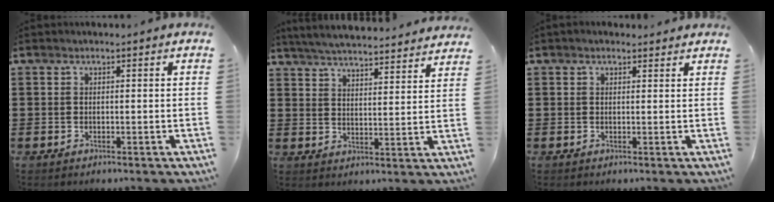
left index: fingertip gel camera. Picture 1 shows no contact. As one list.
[{"total": 5.2, "force": [5.1, -0.4, 0.9], "torque": [-0.040, -0.034, 0.087]}, {"total": 0.9, "force": [0.8, 0.4, 0.2], "torque": [-0.007, 0.004, 0.015]}]